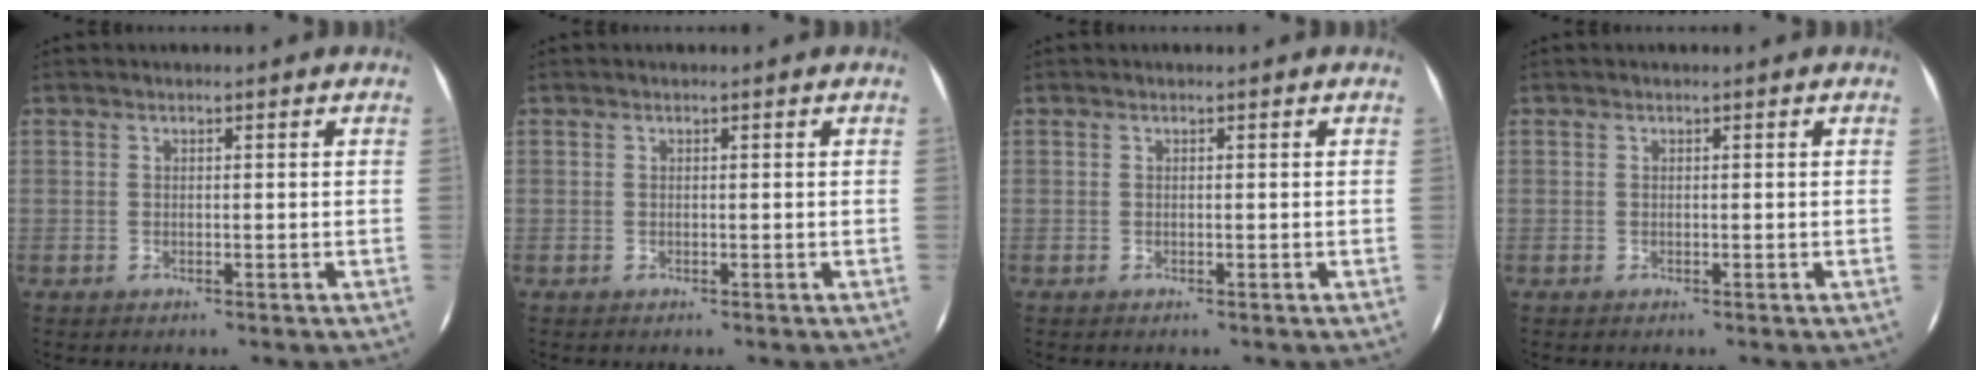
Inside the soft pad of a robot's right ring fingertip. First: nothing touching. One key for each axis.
{"total": 0.0}
{"total": 0.0}
{"total": 0.0}